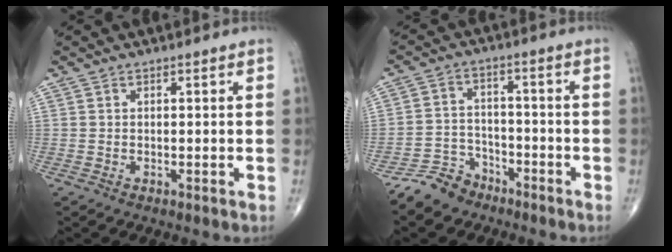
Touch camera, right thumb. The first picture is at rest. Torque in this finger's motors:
{"motor_torque": [1.07, -0.34, -0.52, -0.52, -0.05]}